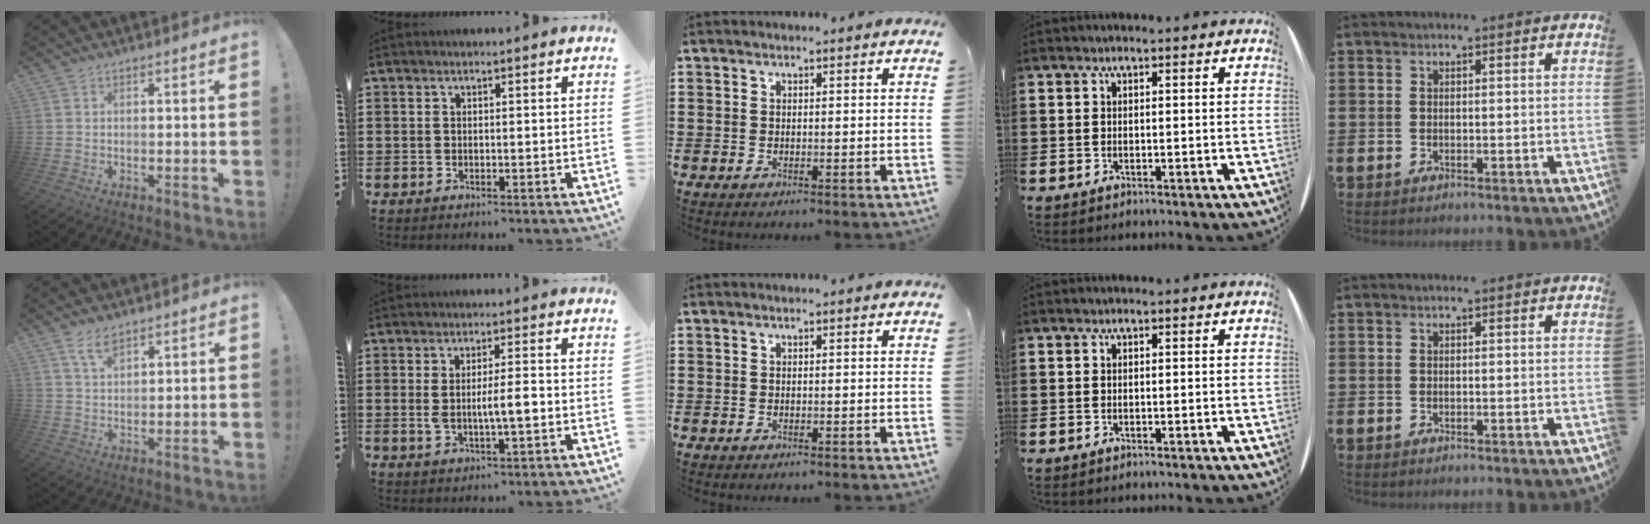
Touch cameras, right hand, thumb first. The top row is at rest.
{"thumb": {"total": 5.1, "force": [3.6, 2.1, 3.1], "torque": [-0.052, -0.017, 0.064]}, "index": {"total": 5.3, "force": [-0.5, 1.1, 5.1], "torque": [-0.097, -0.002, -0.012]}}